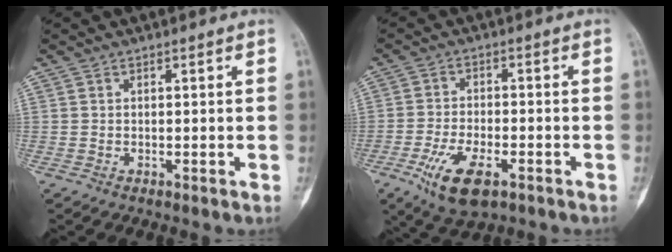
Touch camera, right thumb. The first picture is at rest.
{"total": 9.8, "force": [-4.8, 4.3, 7.5], "torque": [-0.143, 0.008, -0.078]}